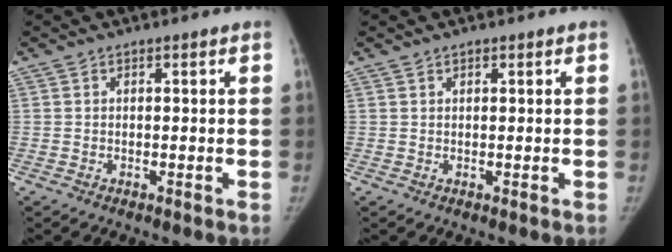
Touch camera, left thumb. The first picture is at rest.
{"total": 0.6, "force": [0.5, 0.3, 0.2], "torque": [-0.005, -0.003, 0.007]}